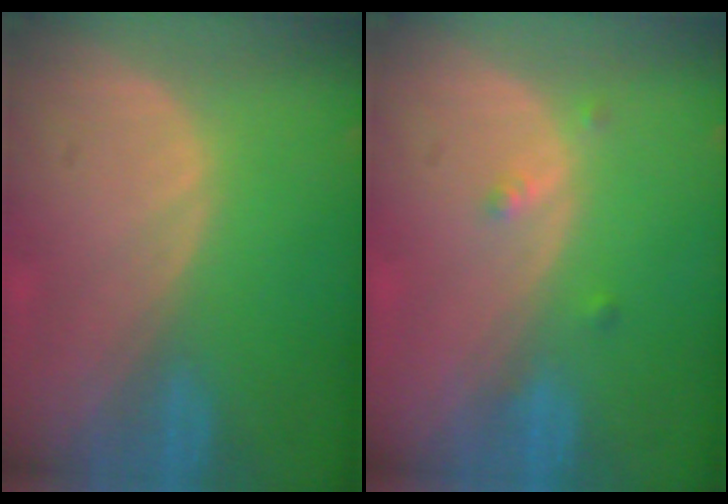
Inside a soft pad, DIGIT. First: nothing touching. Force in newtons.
{"total": 1.9, "press": 1.5, "slide": 1.0}